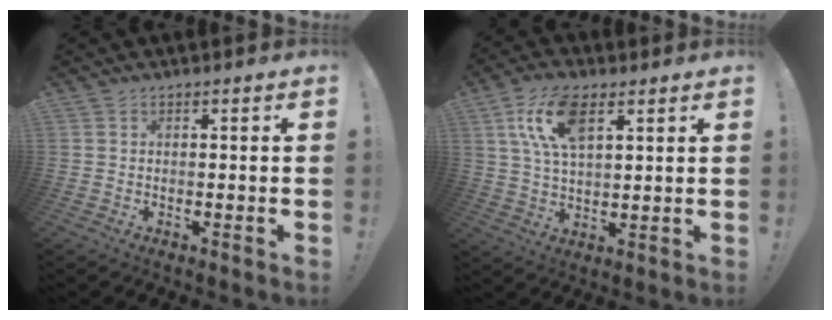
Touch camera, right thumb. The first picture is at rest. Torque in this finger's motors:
{"motor_torque": [0.25, 0.25, 0.39, -0.21, 0.06]}